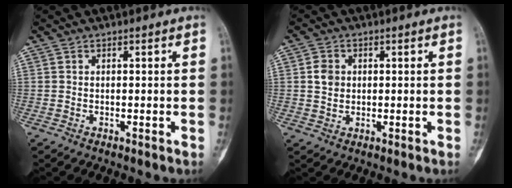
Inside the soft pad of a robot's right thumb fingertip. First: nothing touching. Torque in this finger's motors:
{"motor_torque": [-0.16, 0.48, 0.39, -0.01, -0.08]}